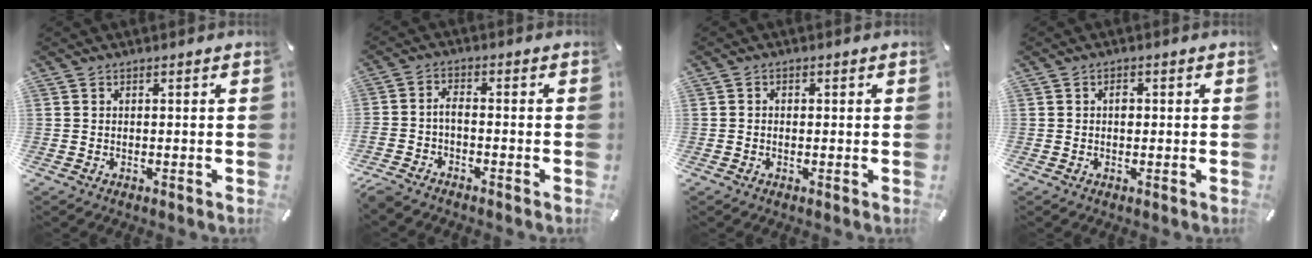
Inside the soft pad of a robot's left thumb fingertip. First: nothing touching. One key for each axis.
{"total": 3.7, "fx": -2.8, "fy": 1.1, "fz": 2.2, "tx": -0.059, "ty": 0.005, "tz": -0.059}
{"total": 1.0, "fx": -0.3, "fy": 0.8, "fz": 0.6, "tx": -0.011, "ty": 0.003, "tz": -0.008}
{"total": 1.7, "fx": 0.1, "fy": 1.2, "fz": 1.2, "tx": -0.017, "ty": 0.002, "tz": -0.003}